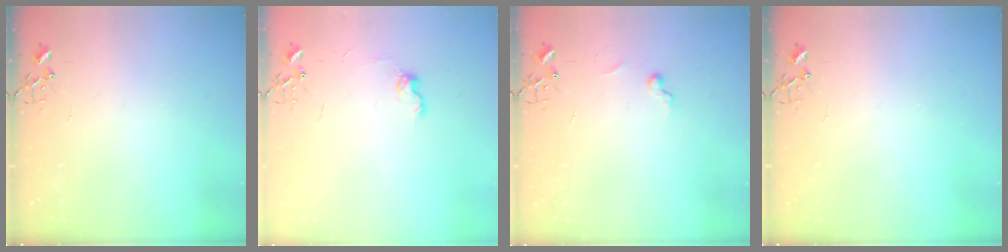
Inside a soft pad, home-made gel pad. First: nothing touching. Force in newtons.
{"total": 7.6, "press": 7.5, "slide": 0.7}
{"total": 5.6, "press": 5.6, "slide": 0.5}
{"total": 0.0}